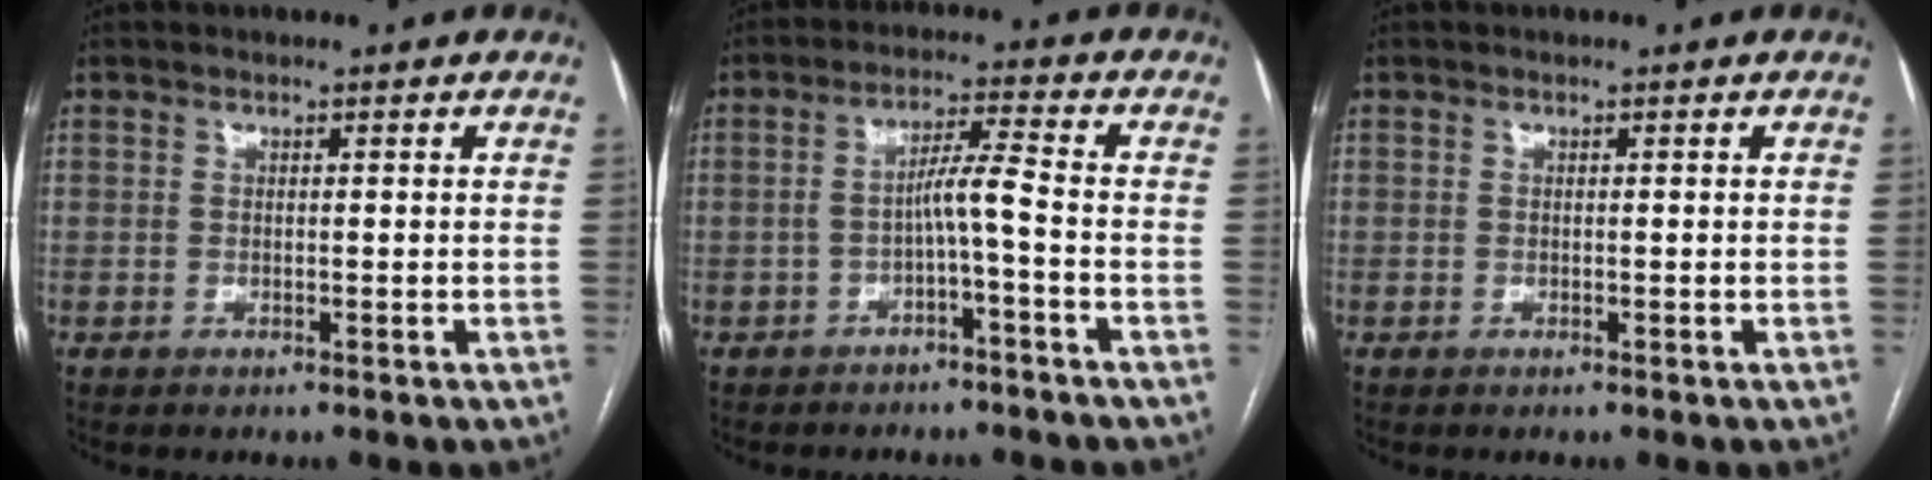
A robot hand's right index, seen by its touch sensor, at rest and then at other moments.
{"total": 4.6, "force": [-1.7, -0.3, 4.2], "torque": [-0.075, 0.019, -0.027]}
{"total": 0.0}